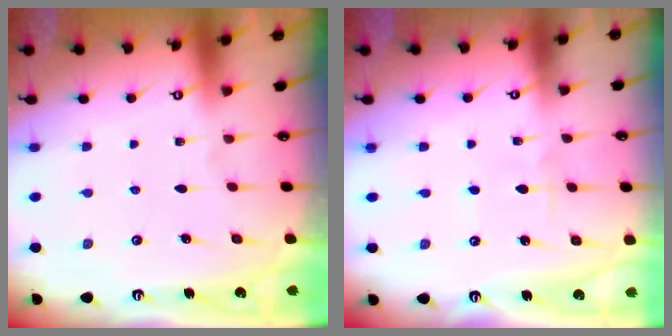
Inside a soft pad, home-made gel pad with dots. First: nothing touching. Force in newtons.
{"total": 2.4, "press": 2.4, "slide": 0.3}